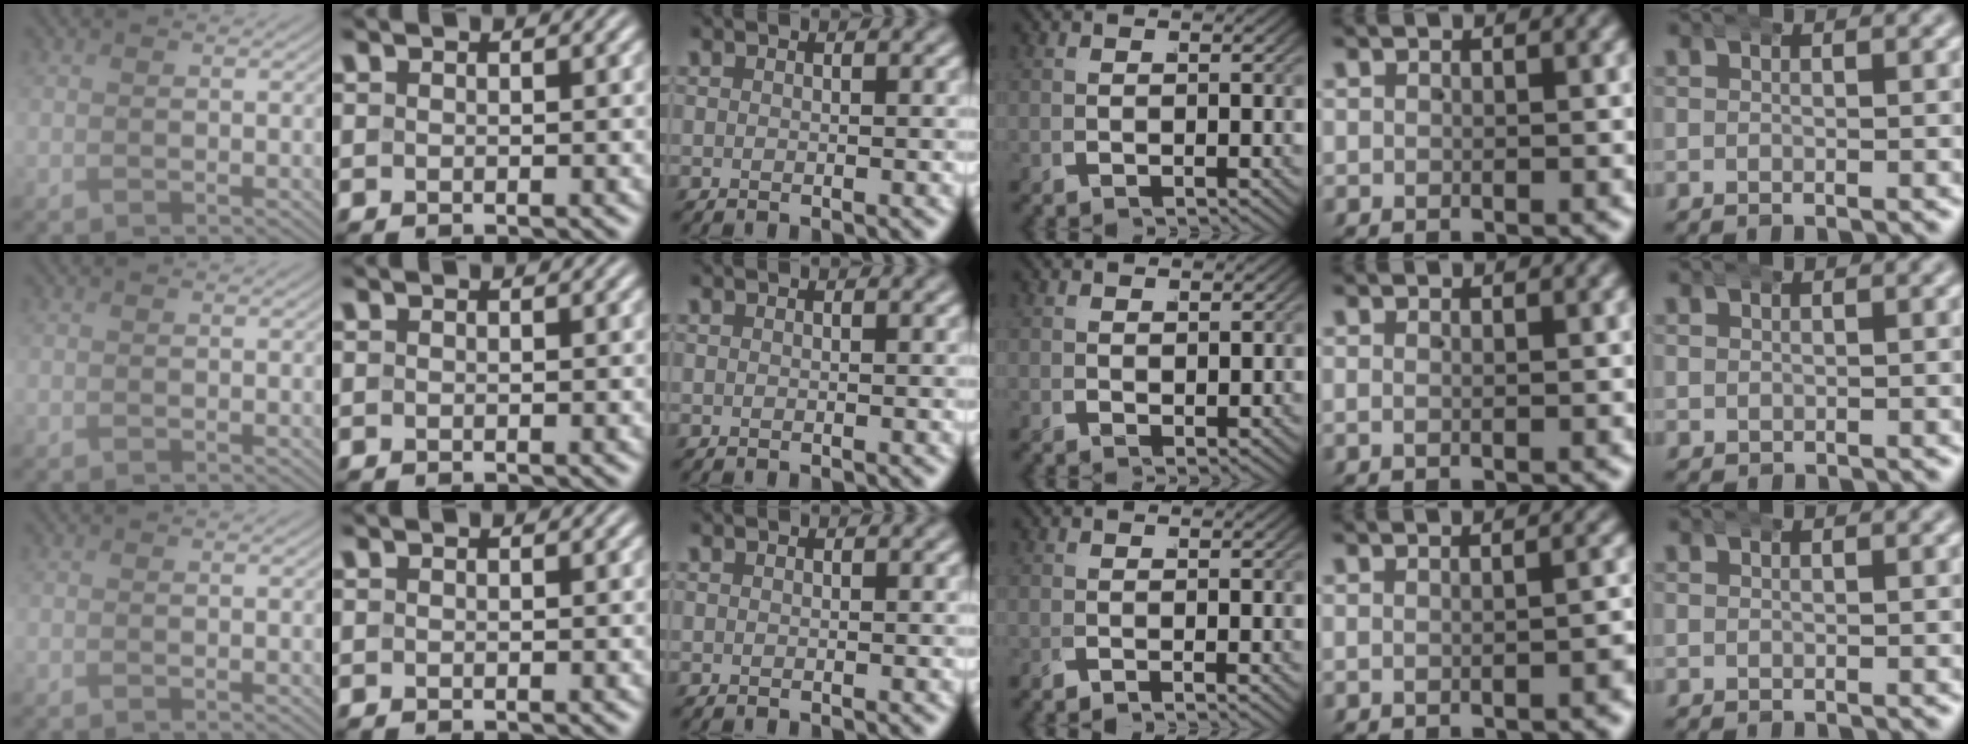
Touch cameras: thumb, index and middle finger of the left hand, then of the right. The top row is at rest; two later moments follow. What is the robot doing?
{"motion": "wrap", "object": "arm wrap"}